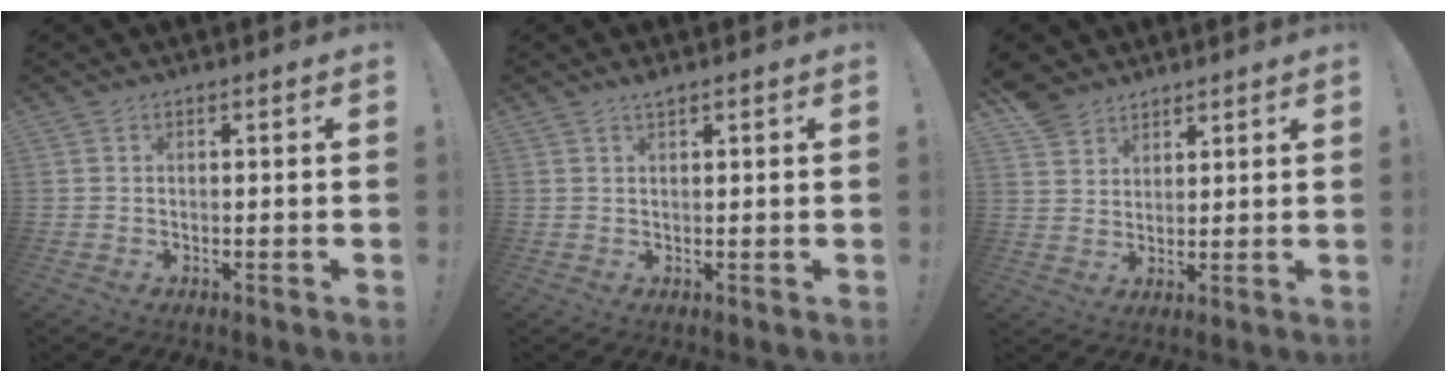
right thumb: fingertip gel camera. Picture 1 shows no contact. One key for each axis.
{"total": 1.6, "fx": 1.4, "fy": 0.1, "fz": 0.8, "tx": -0.012, "ty": -0.006, "tz": 0.024}
{"total": 6.6, "fx": 5.0, "fy": 4.3, "fz": 0.6, "tx": -0.009, "ty": -0.040, "tz": 0.100}